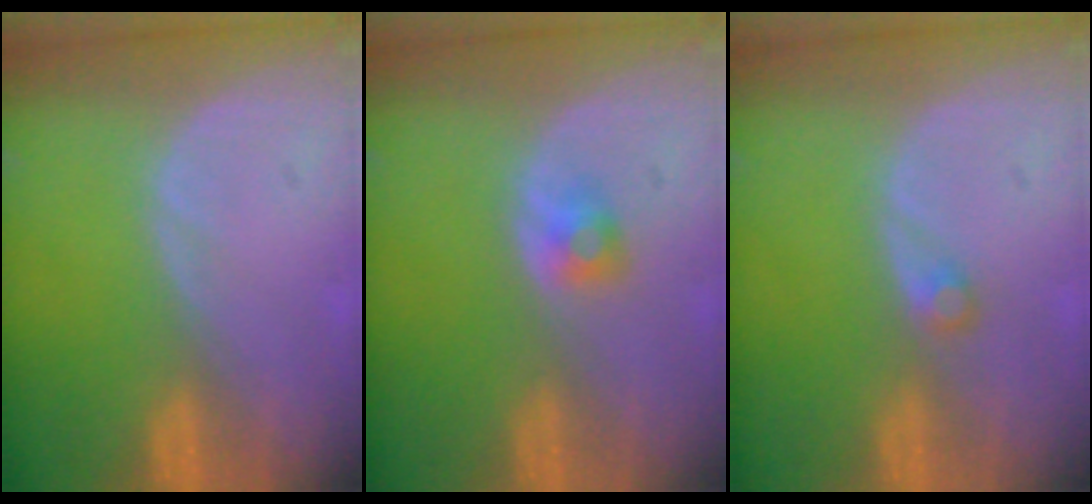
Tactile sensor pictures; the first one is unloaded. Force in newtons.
{"total": 2.2, "press": 2.1, "slide": 0.3}
{"total": 1.3, "press": 1.2, "slide": 0.3}